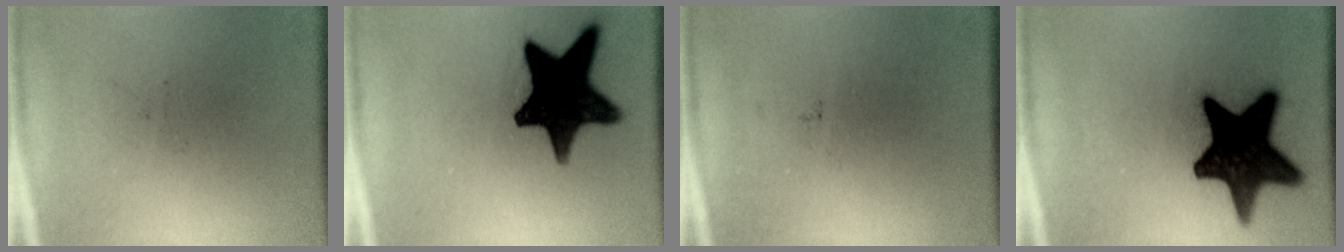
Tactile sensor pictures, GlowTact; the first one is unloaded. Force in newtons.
{"total": 16.4}
{"total": 0.0}
{"total": 16.8}